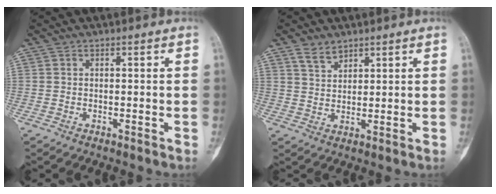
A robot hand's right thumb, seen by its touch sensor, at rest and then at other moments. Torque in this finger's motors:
{"motor_torque": [-0.75, 0.55, 0.09, -0.10, 0.15]}